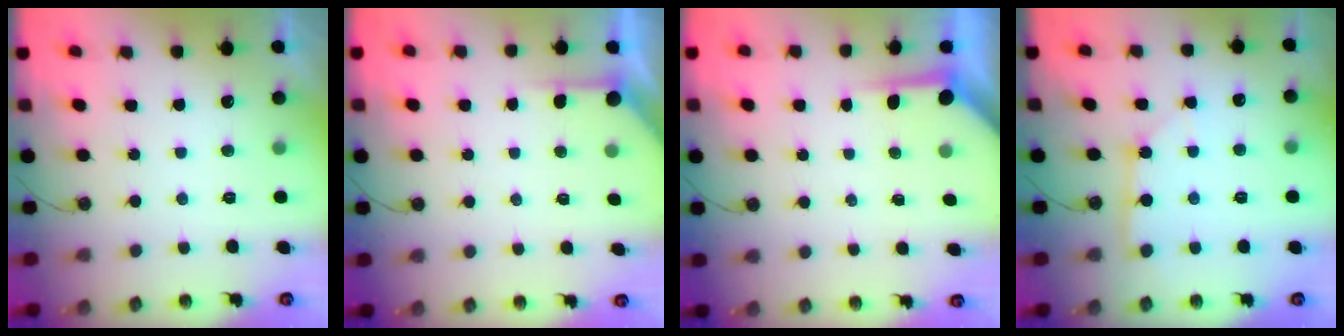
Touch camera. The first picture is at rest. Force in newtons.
{"total": 2.4, "press": 2.4, "slide": 0.3}
{"total": 3.9, "press": 3.9, "slide": 0.3}
{"total": 2.9, "press": 2.9, "slide": 0.1}